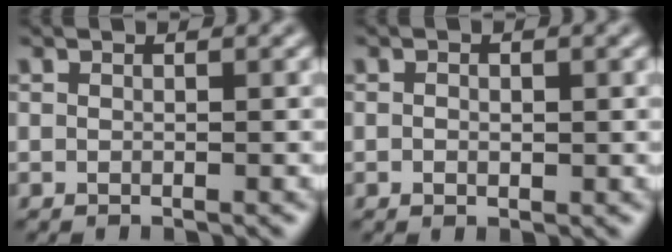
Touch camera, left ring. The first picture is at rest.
{"total": 1.0, "force": [0.0, 0.6, 0.8], "torque": [-0.012, -0.002, -0.001]}